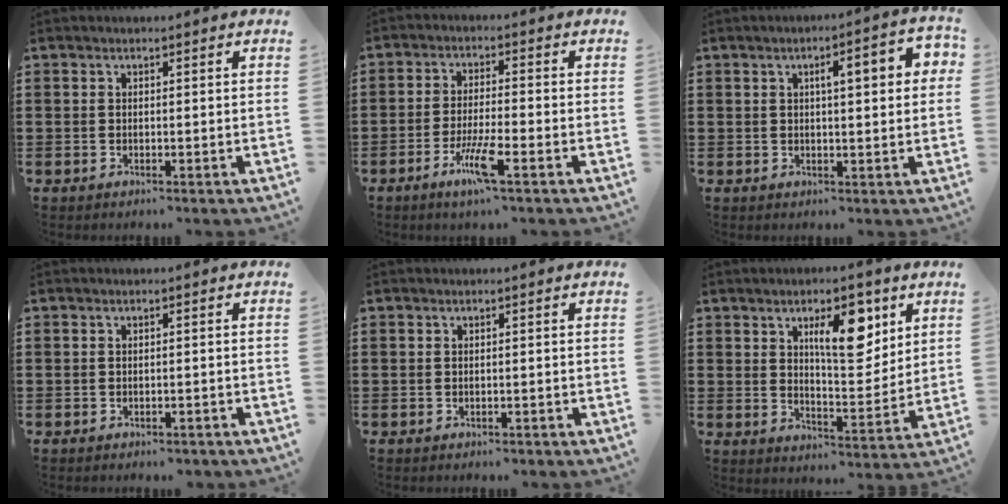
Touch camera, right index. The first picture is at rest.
{"total": 6.0, "force": [-3.3, 0.5, 5.0], "torque": [-0.107, -0.014, -0.062]}
{"total": 4.9, "force": [1.2, 1.1, 4.6], "torque": [-0.065, -0.001, 0.010]}
{"total": 1.0, "force": [-0.9, 0.4, 0.1], "torque": [-0.004, 0.002, -0.022]}
{"total": 0.6, "force": [-0.5, 0.4, 0.0], "torque": [-0.001, 0.002, -0.013]}
{"total": 9.5, "force": [4.6, 3.8, 7.5], "torque": [-0.110, -0.009, 0.070]}